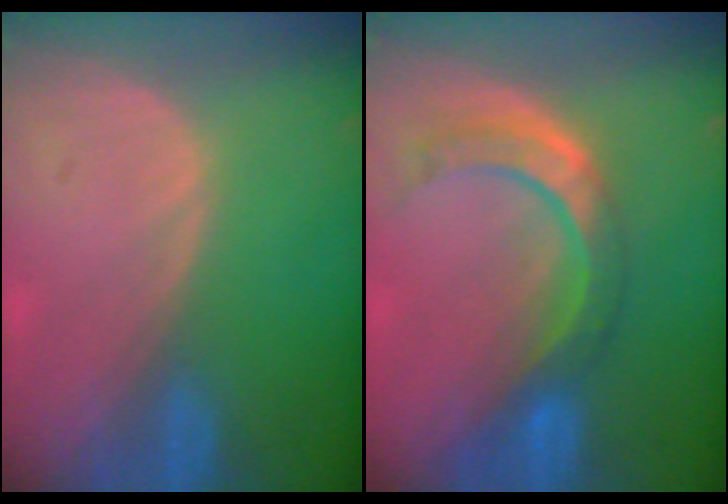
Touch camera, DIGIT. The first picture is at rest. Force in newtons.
{"total": 8.5, "press": 7.2, "slide": 4.5}